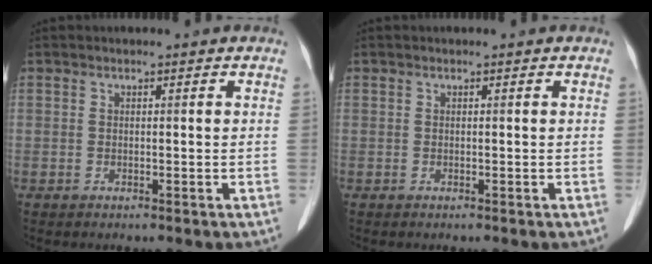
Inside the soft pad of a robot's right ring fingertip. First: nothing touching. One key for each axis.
{"total": 0.0}